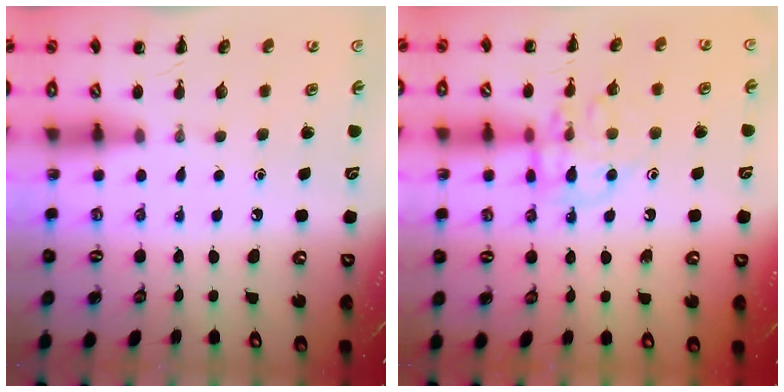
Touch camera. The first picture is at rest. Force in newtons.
{"total": 12.0, "press": 12.0, "slide": 0.8}